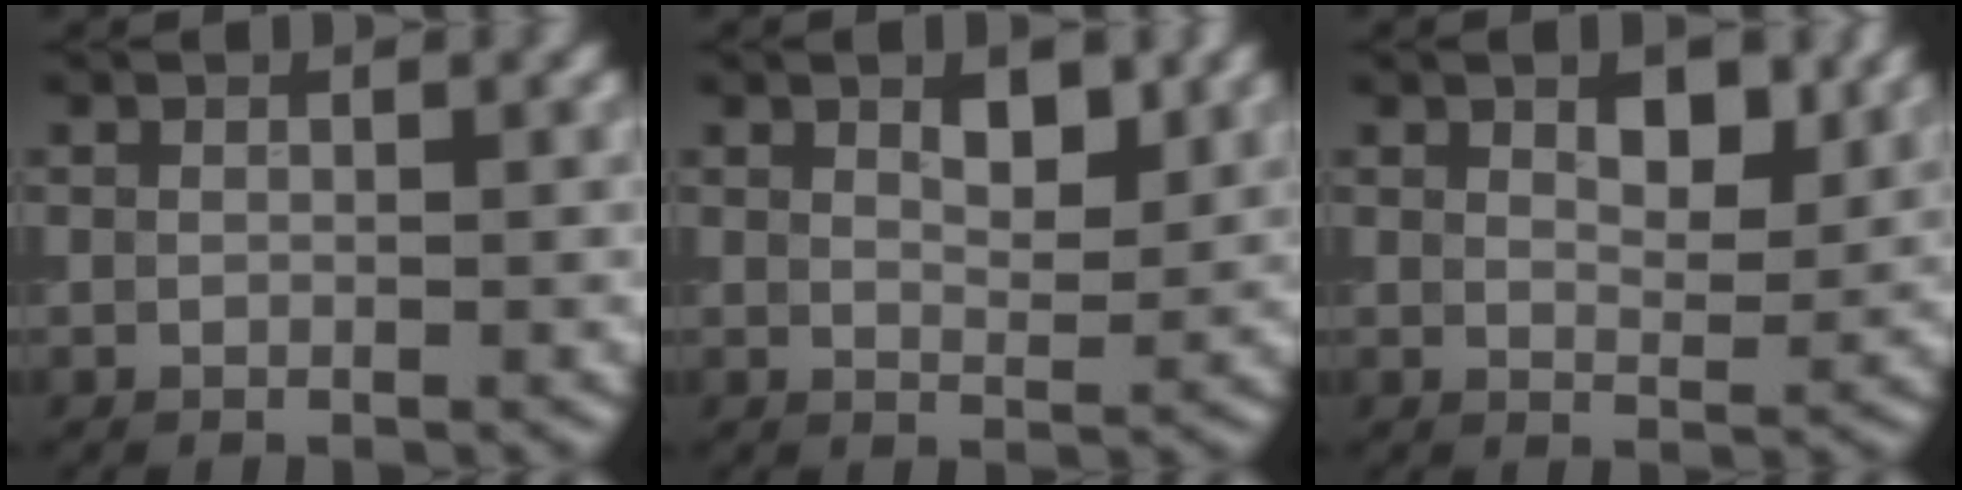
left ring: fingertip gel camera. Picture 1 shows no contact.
{"total": 2.5, "force": [1.3, 1.0, 1.9], "torque": [-0.025, 0.000, 0.023]}
{"total": 3.2, "force": [1.6, 1.5, 2.3], "torque": [-0.034, 0.000, 0.026]}